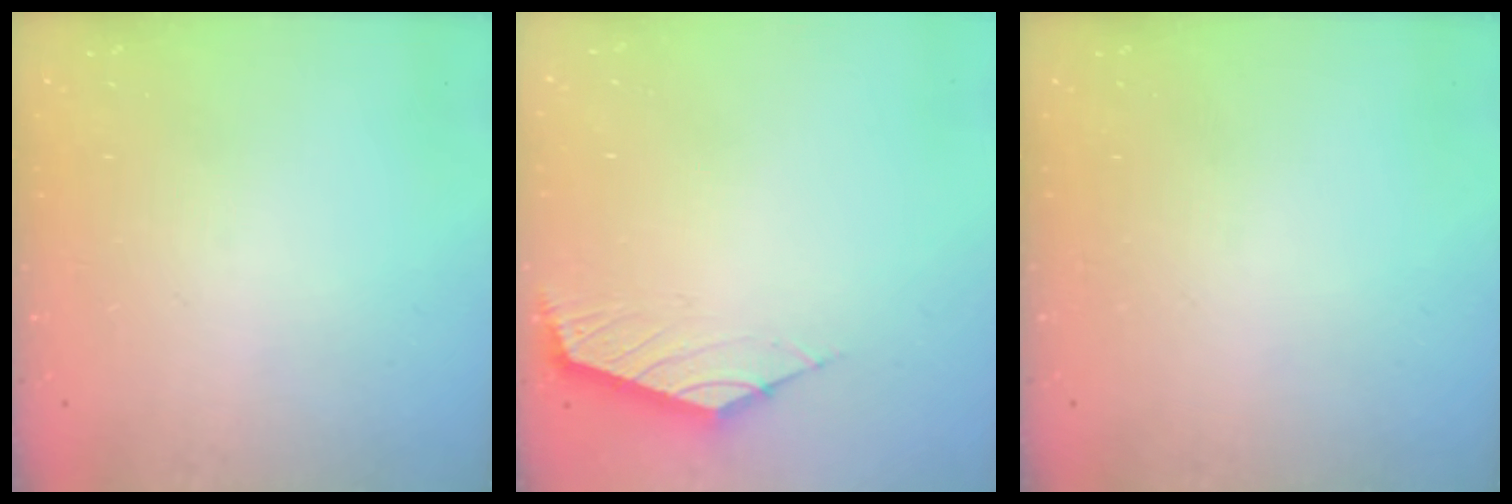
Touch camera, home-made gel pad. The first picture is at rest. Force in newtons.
{"total": 2.6, "press": 2.6, "slide": 0.7}
{"total": 0.0}